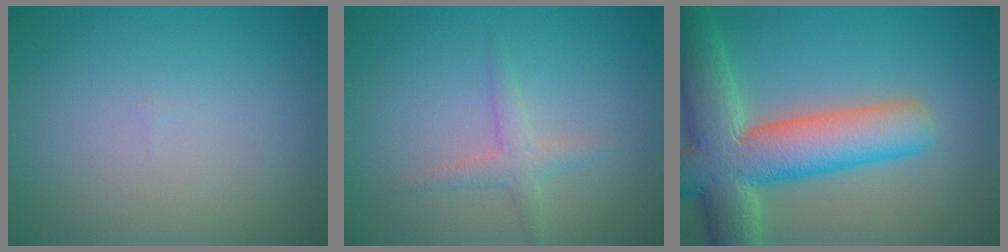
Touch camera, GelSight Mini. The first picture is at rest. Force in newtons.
{"total": 1.9, "press": 1.9, "slide": 0.1}
{"total": 10.9, "press": 10.9, "slide": 0.7}